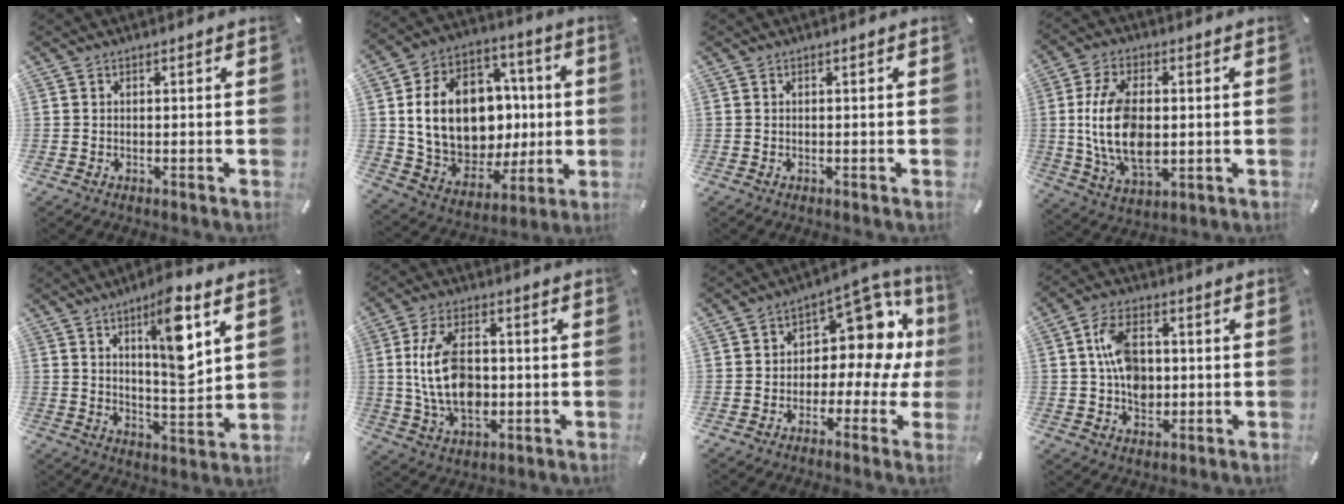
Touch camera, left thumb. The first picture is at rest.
{"total": 20.1, "force": [2.1, 15.8, 12.3], "torque": [-0.241, -0.009, 0.052]}
{"total": 0.0}
{"total": 14.5, "force": [0.5, 8.7, 11.6], "torque": [-0.257, -0.008, 0.007]}
{"total": 13.2, "force": [6.3, 3.8, 10.9], "torque": [-0.155, -0.037, 0.098]}
{"total": 13.6, "force": [0.1, 8.8, 10.4], "torque": [-0.214, 0.002, 0.001]}
{"total": 10.8, "force": [2.2, 7.0, 7.9], "torque": [-0.098, -0.012, 0.036]}
{"total": 9.5, "force": [0.4, 6.8, 6.6], "torque": [-0.115, 0.005, 0.008]}